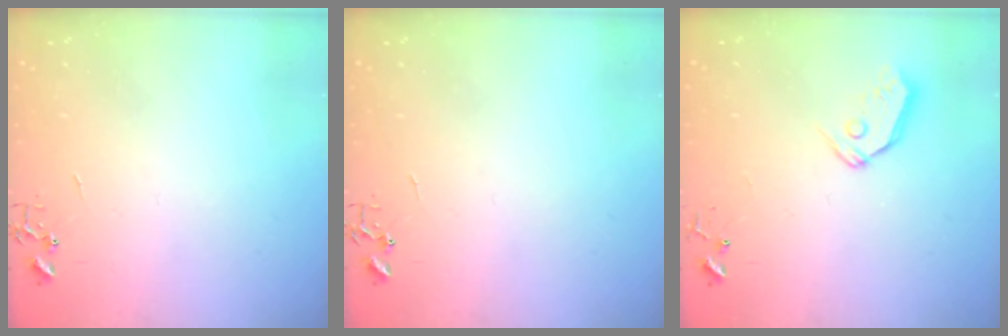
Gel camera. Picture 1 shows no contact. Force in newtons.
{"total": 0.0}
{"total": 7.3, "press": 7.2, "slide": 0.8}